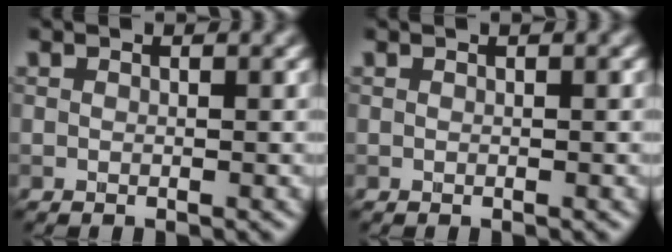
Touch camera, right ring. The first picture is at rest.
{"total": 0.0}